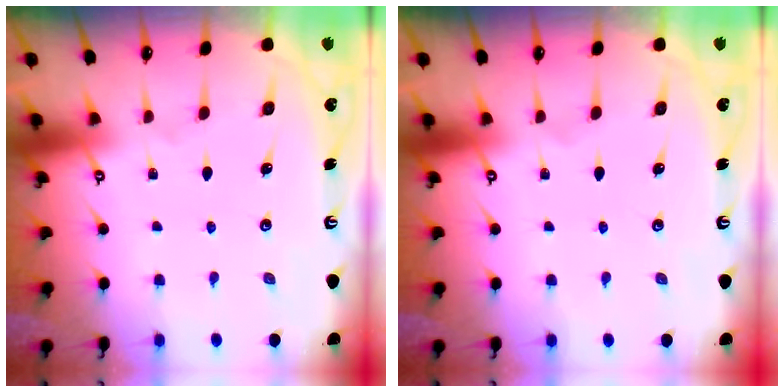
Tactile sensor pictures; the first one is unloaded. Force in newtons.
{"total": 0.0}